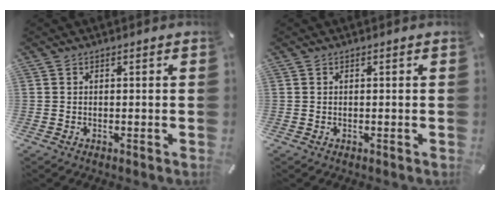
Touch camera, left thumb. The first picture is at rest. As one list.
[{"total": 0.0}]